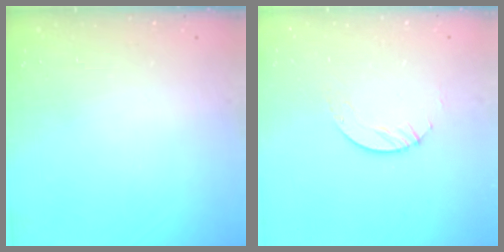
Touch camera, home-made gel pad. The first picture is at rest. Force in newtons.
{"total": 3.0, "press": 3.0, "slide": 0.2}